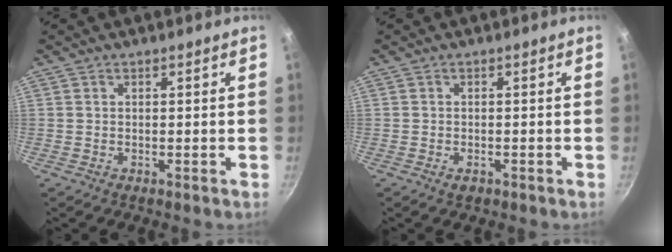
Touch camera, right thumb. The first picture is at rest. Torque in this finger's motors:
{"motor_torque": [0.03, -0.04, -0.20, -0.18, 0.05]}